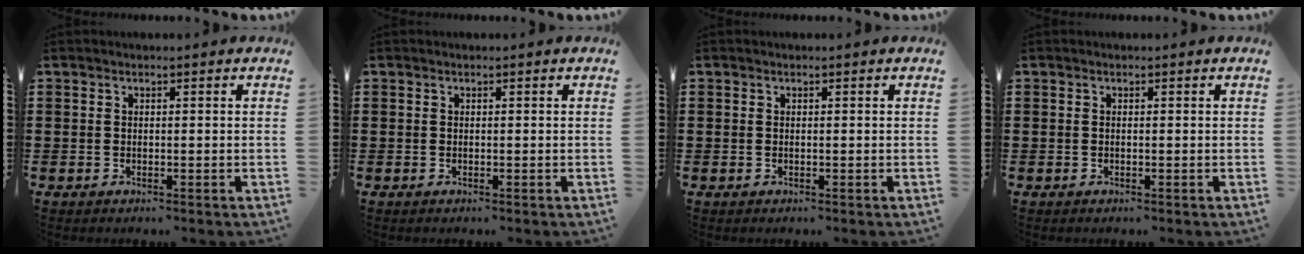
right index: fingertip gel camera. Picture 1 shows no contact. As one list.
[{"total": 0.0}, {"total": 0.0}, {"total": 0.0}]